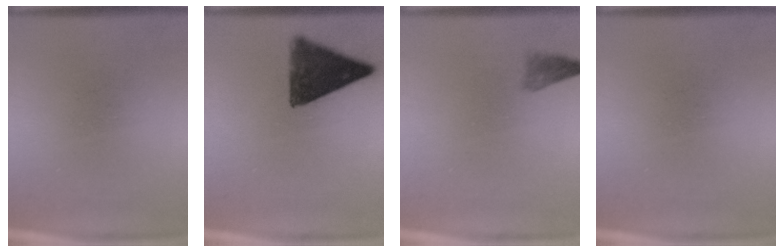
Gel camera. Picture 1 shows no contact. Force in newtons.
{"total": 11.5}
{"total": 1.7}
{"total": 0.0}